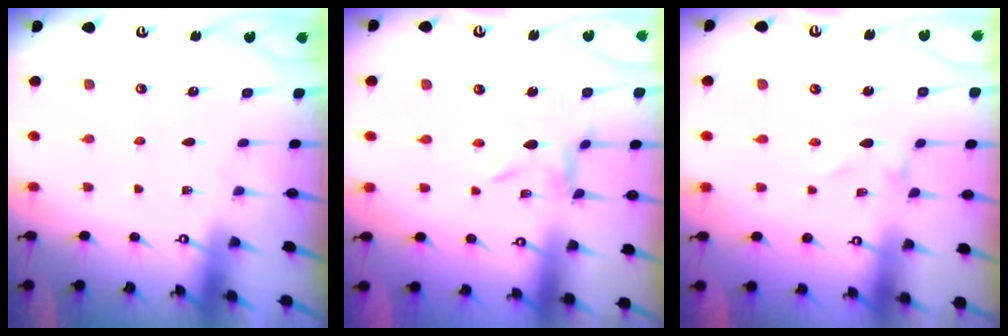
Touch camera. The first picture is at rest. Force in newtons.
{"total": 6.4, "press": 6.3, "slide": 0.7}
{"total": 0.0}